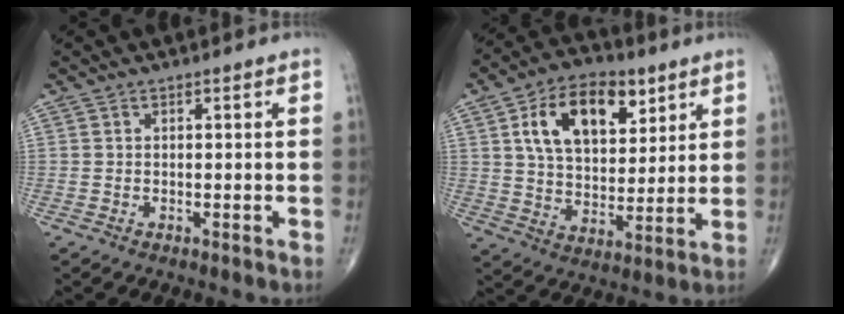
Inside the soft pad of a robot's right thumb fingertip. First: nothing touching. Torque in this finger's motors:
{"motor_torque": [0.42, 3.28, 0.55, 0.00, 0.41]}